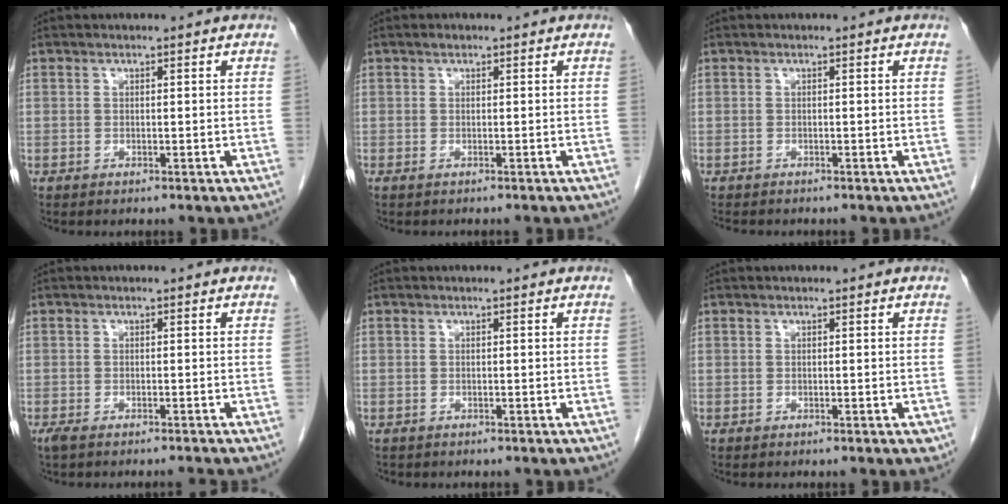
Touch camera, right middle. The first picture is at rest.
{"total": 1.1, "force": [-0.5, 0.4, 1.0], "torque": [-0.015, -0.001, -0.004]}
{"total": 2.9, "force": [-2.5, 0.8, 1.2], "torque": [-0.020, -0.007, -0.032]}
{"total": 3.0, "force": [-2.6, -0.1, 1.4], "torque": [-0.021, -0.007, -0.043]}
{"total": 0.0}
{"total": 0.5, "force": [-0.2, 0.1, 0.5], "torque": [-0.004, -0.002, -0.001]}